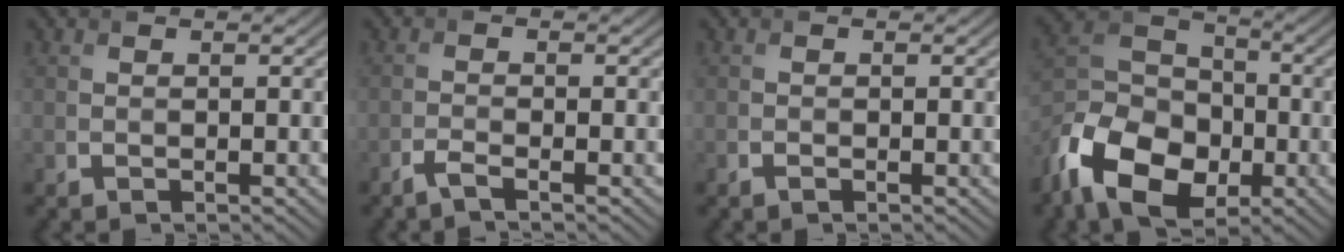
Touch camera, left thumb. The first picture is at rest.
{"total": 1.7, "force": [-1.3, 0.1, 1.1], "torque": [-0.024, 0.000, -0.034]}
{"total": 0.5, "force": [-0.4, 0.2, 0.3], "torque": [-0.005, -0.003, -0.005]}
{"total": 13.3, "force": [-6.8, 8.4, 7.8], "torque": [-0.183, -0.021, -0.151]}